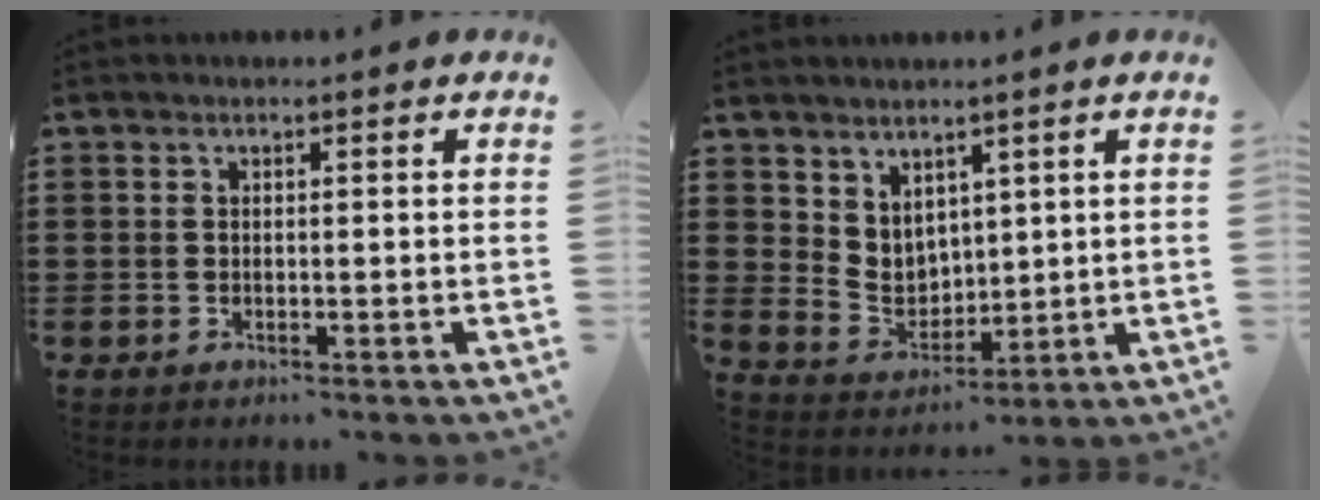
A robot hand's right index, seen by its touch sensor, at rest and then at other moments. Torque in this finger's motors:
{"motor_torque": [-0.20, 0.31, 0.01, -0.01]}